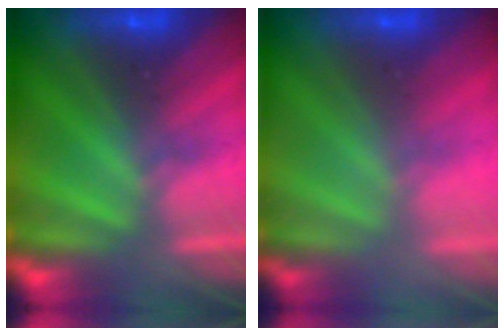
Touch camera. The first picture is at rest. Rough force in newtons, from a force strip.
{"total": 2.7}